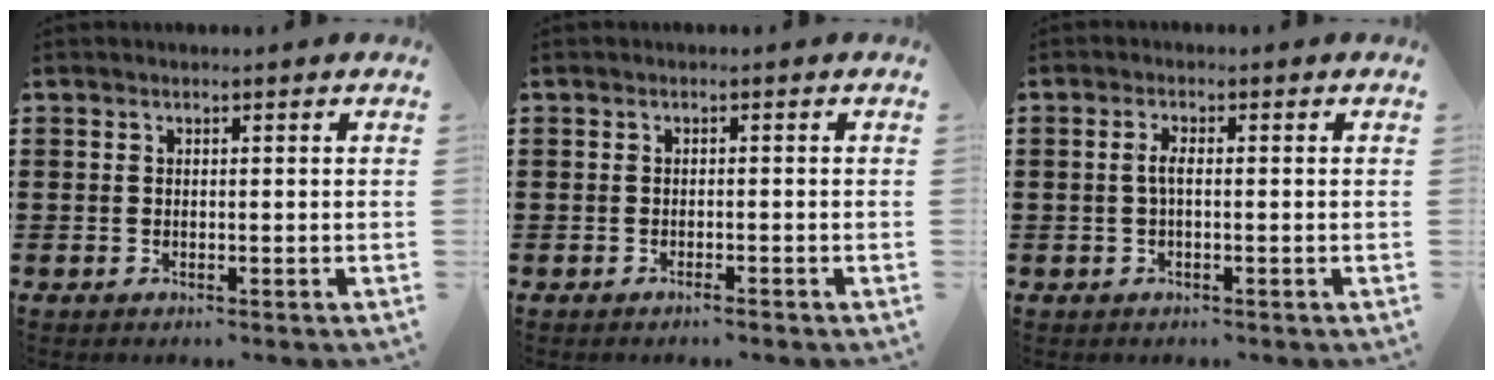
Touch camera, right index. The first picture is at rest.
{"total": 0.9, "force": [-0.7, 0.0, 0.5], "torque": [-0.011, -0.004, -0.014]}
{"total": 2.0, "force": [-0.3, 0.5, 1.9], "torque": [-0.042, 0.000, -0.009]}